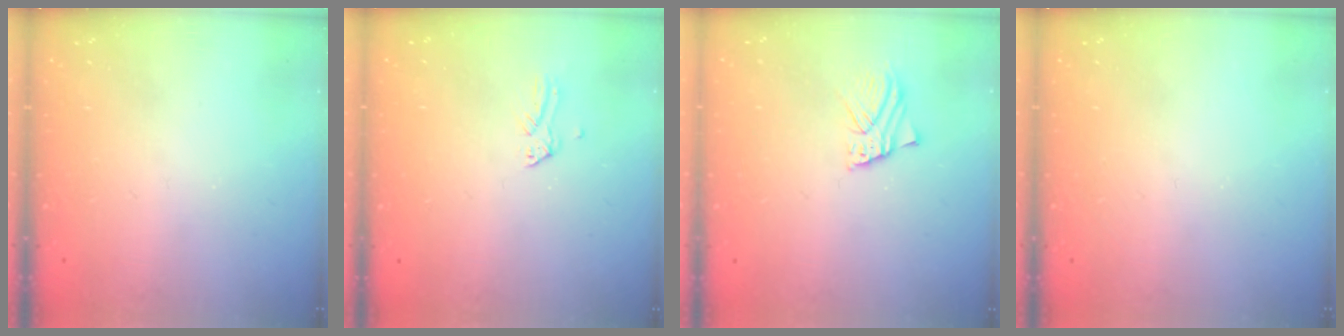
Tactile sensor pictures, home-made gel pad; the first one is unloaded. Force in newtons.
{"total": 0.0}
{"total": 2.2, "press": 2.2, "slide": 0.0}
{"total": 0.0}